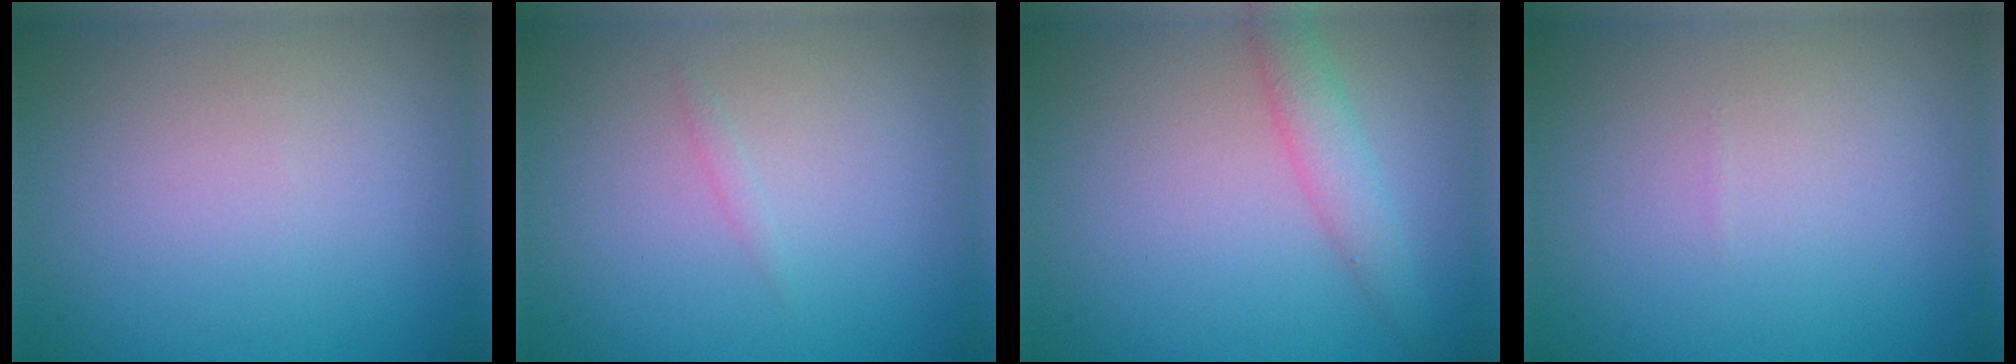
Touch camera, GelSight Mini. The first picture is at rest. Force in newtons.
{"total": 0.5, "press": 0.5, "slide": 0.0}
{"total": 2.7, "press": 2.7, "slide": 0.2}
{"total": 0.0}